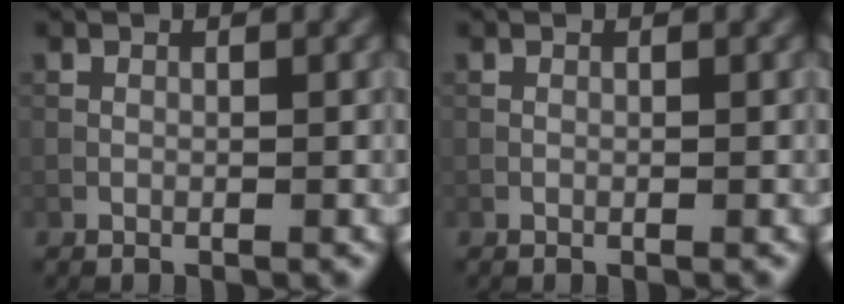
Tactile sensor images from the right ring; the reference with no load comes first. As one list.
[{"total": 0.0}]